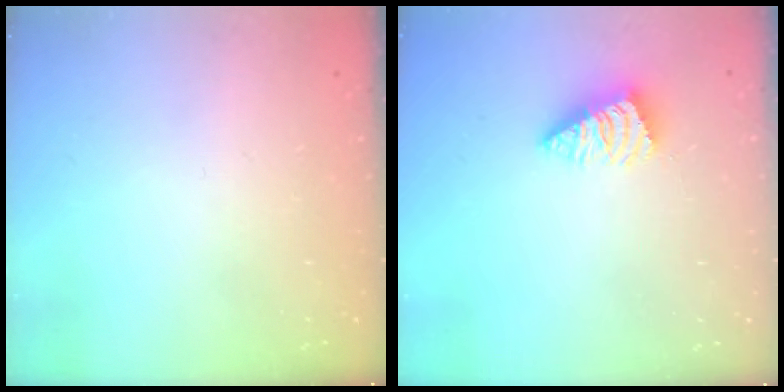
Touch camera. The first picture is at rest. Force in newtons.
{"total": 2.6, "press": 2.6, "slide": 0.5}